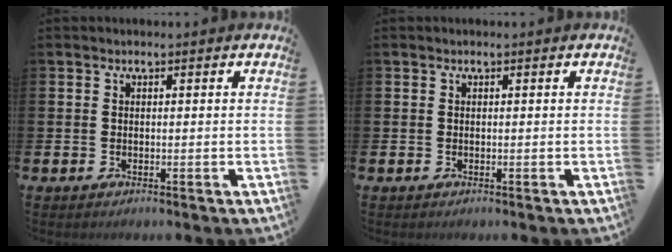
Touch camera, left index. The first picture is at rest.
{"total": 0.0}